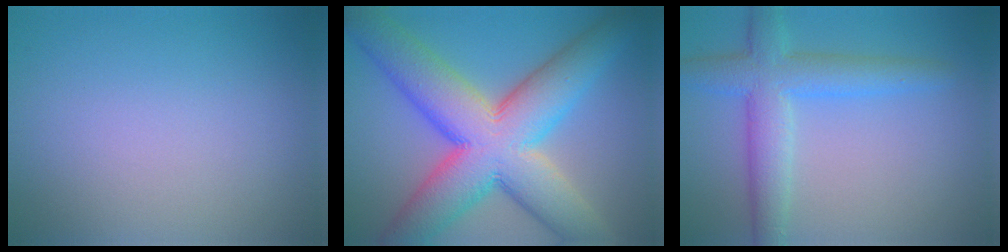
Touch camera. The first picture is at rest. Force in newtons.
{"total": 13.3, "press": 13.3, "slide": 0.6}
{"total": 5.3, "press": 5.3, "slide": 0.1}